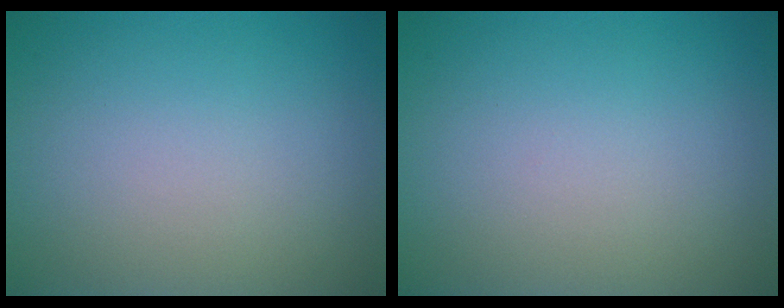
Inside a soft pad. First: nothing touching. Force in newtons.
{"total": 0.0}